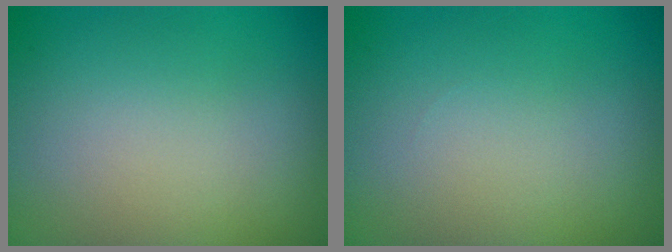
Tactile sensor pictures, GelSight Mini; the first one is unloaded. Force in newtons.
{"total": 0.0}